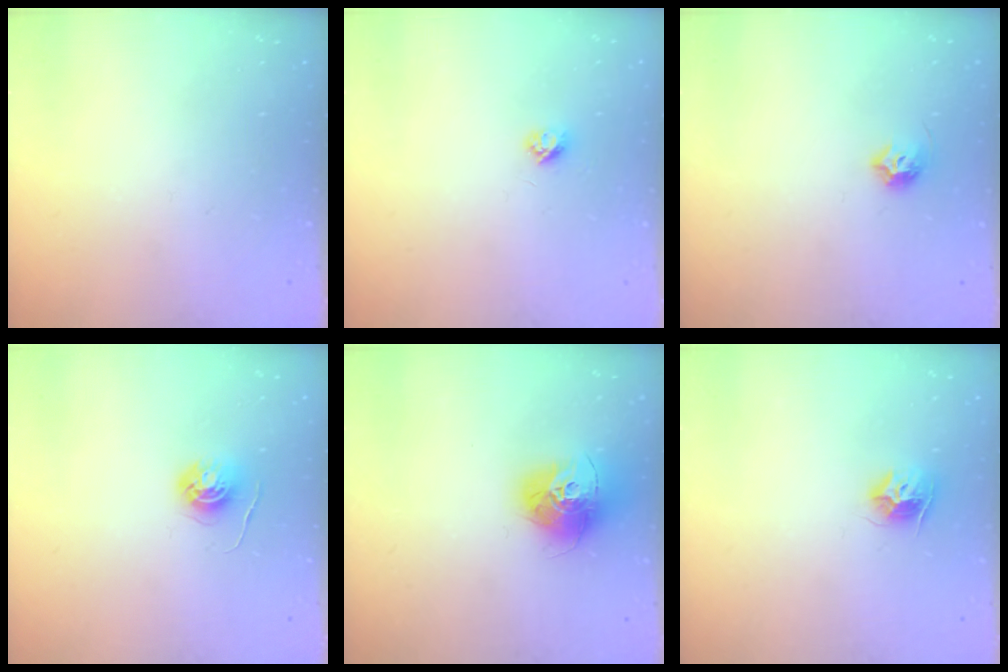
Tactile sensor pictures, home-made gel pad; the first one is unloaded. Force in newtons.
{"total": 3.1, "press": 3.0, "slide": 0.4}
{"total": 6.7, "press": 6.6, "slide": 1.0}
{"total": 5.3, "press": 5.3, "slide": 0.5}
{"total": 14.1, "press": 14.1, "slide": 1.3}
{"total": 8.7, "press": 8.6, "slide": 0.4}